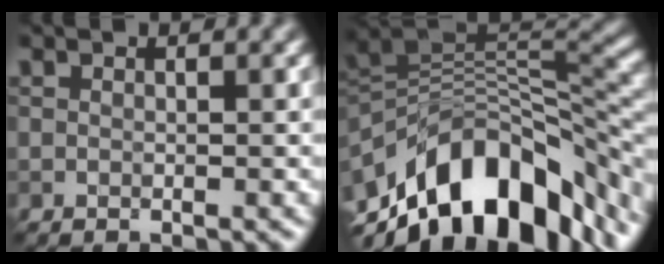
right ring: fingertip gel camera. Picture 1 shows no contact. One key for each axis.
{"total": 13.3, "fx": -5.6, "fy": 6.3, "fz": 10.4, "tx": -0.175, "ty": 0.023, "tz": -0.092}